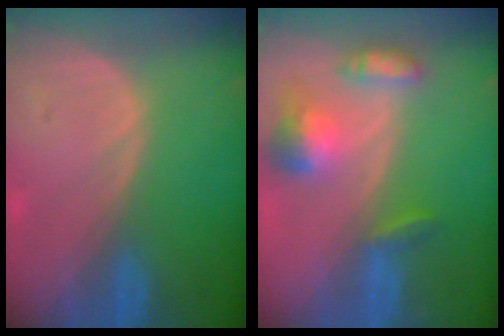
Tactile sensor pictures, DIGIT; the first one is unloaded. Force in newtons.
{"total": 7.0, "press": 6.5, "slide": 2.6}